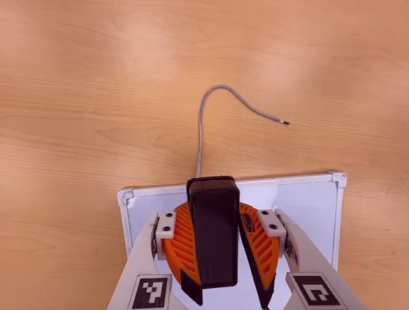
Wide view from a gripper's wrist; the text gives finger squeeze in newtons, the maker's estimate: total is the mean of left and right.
{"total": 9.2, "left": 9.2, "right": 9.1}